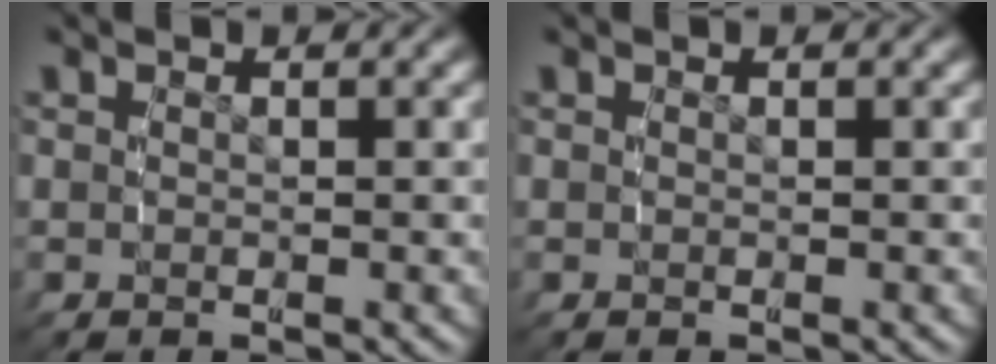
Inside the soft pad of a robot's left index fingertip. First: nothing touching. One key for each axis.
{"total": 0.0}